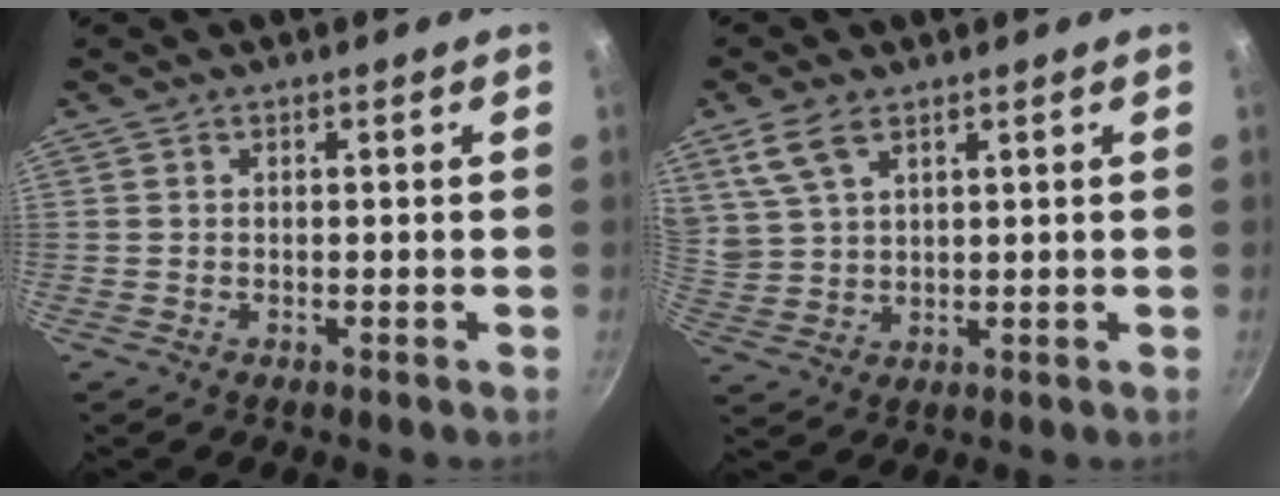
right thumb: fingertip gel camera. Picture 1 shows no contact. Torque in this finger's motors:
{"motor_torque": [-0.15, 0.77, 1.37, 0.91, 0.29]}